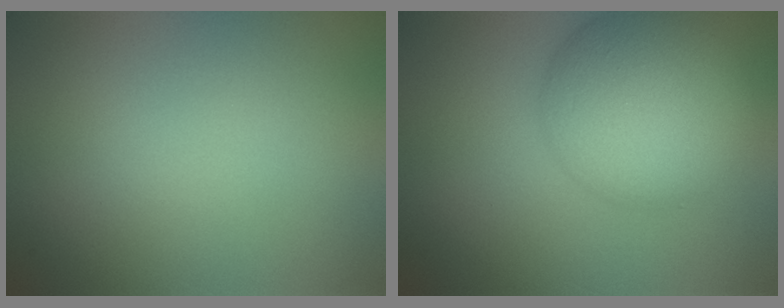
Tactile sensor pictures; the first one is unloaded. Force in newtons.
{"total": 9.3, "press": 9.3, "slide": 0.2}